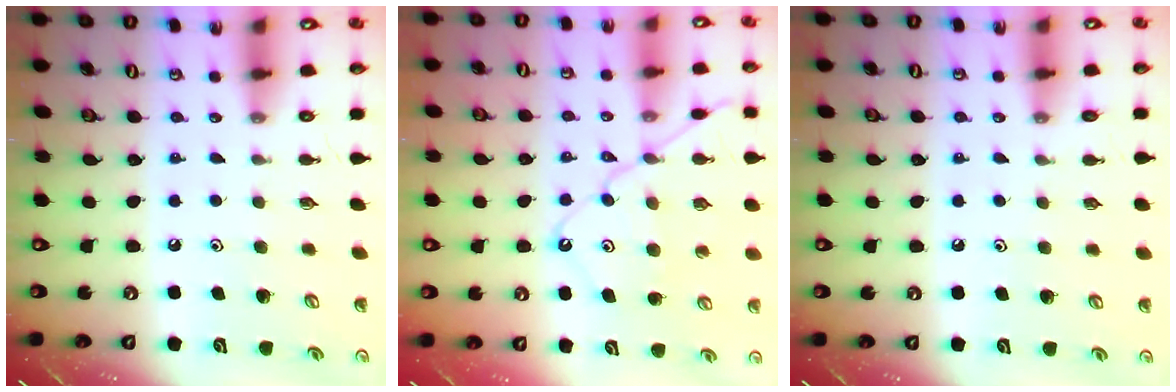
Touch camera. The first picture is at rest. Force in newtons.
{"total": 11.7, "press": 11.6, "slide": 1.3}
{"total": 2.8, "press": 2.8, "slide": 0.3}